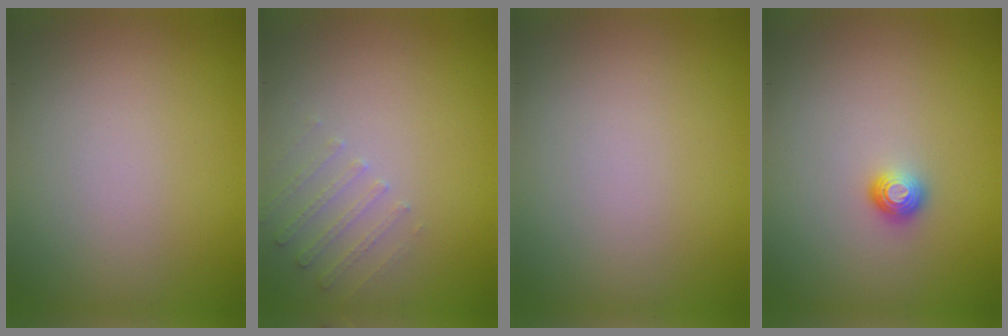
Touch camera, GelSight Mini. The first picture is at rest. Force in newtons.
{"total": 1.6, "press": 1.6, "slide": 0.4}
{"total": 0.0}
{"total": 1.1, "press": 1.0, "slide": 0.4}